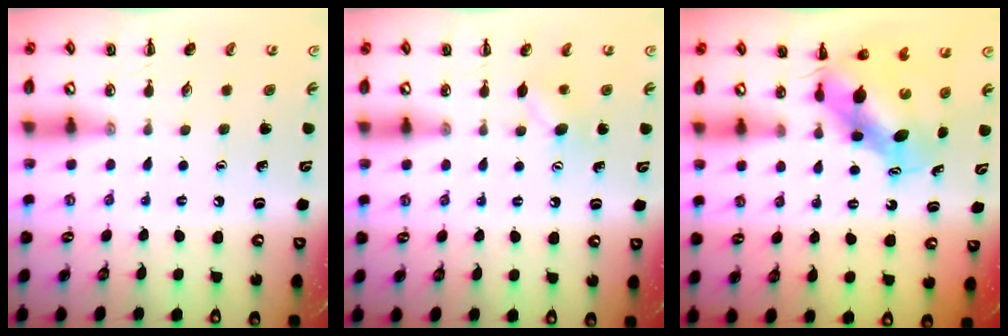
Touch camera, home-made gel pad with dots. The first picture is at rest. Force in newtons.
{"total": 5.4, "press": 5.2, "slide": 1.4}
{"total": 6.6, "press": 6.4, "slide": 1.3}